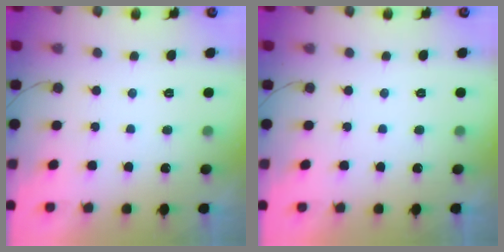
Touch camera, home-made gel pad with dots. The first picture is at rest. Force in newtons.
{"total": 0.0}